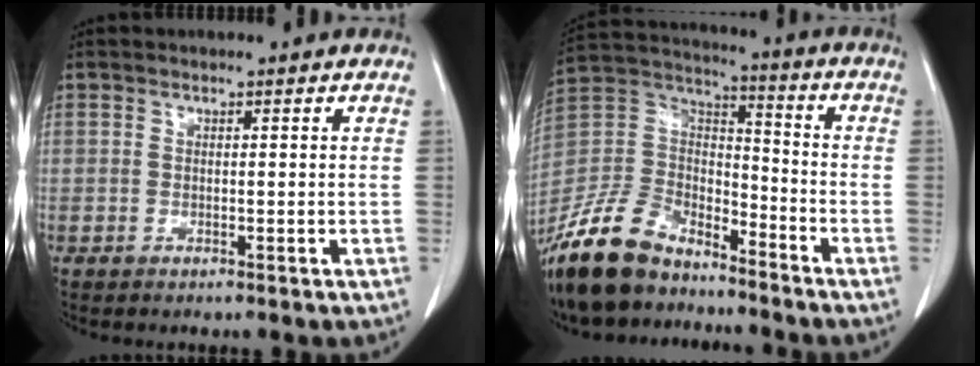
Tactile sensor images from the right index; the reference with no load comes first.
{"total": 15.2, "force": [-12.4, 6.3, 6.3], "torque": [-0.137, 0.017, -0.237]}